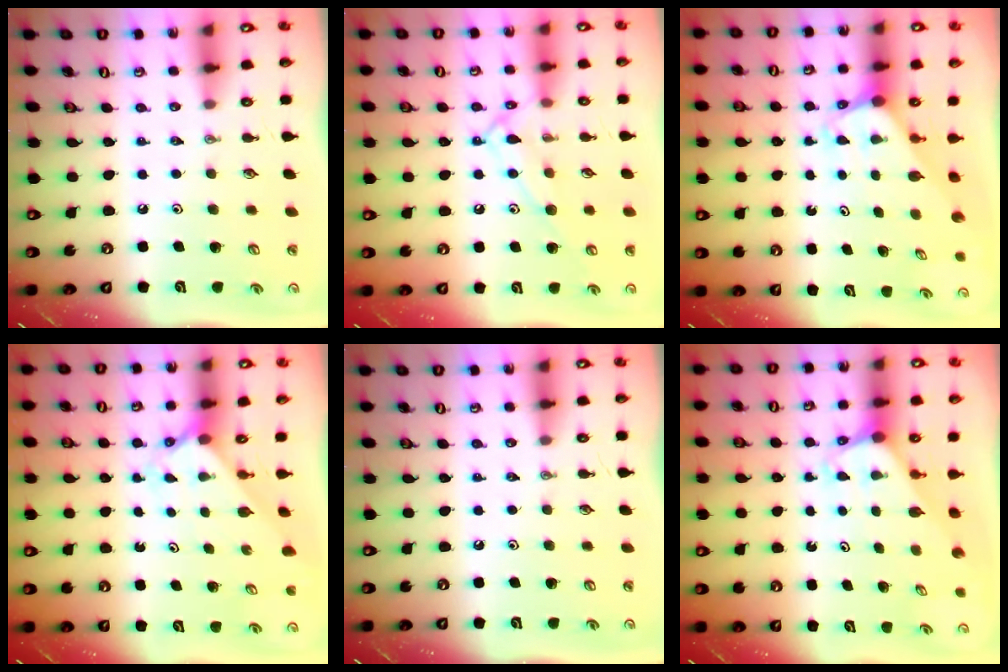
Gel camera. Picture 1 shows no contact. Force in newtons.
{"total": 11.4, "press": 11.4, "slide": 0.8}
{"total": 2.0, "press": 2.0, "slide": 0.1}
{"total": 1.9, "press": 1.9, "slide": 0.2}
{"total": 0.0}
{"total": 2.1, "press": 2.1, "slide": 0.1}